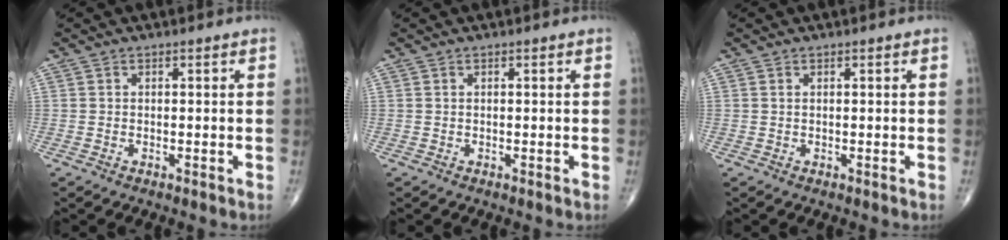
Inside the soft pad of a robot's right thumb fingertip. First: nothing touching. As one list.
[{"total": 0.0}, {"total": 0.0}]